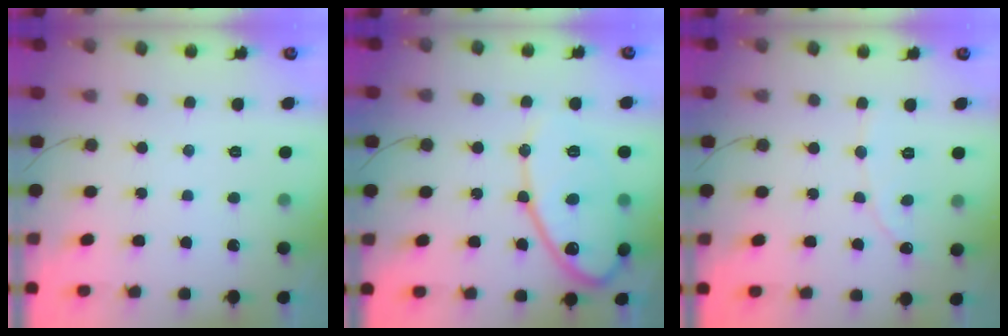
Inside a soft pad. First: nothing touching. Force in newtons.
{"total": 14.3, "press": 14.2, "slide": 1.3}
{"total": 2.3, "press": 2.3, "slide": 0.2}